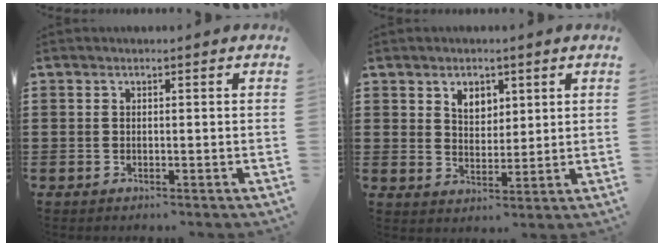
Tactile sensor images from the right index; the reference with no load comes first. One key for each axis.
{"total": 3.6, "fx": 2.2, "fy": 2.4, "fz": 1.5, "tx": -0.031, "ty": 0.007, "tz": 0.037}